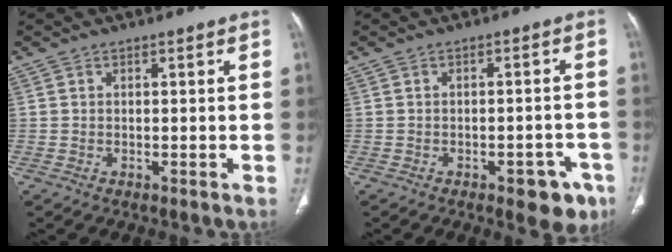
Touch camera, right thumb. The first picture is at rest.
{"total": 7.0, "force": [-3.8, 3.3, 4.8], "torque": [-0.032, 0.019, -0.043]}